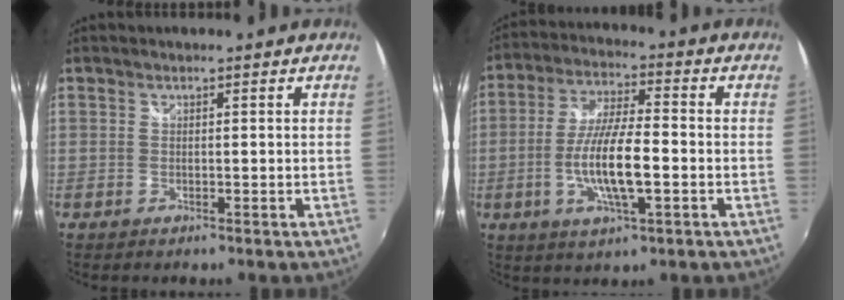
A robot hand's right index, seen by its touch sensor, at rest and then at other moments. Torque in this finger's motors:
{"motor_torque": [1.39, -0.75, 0.80, 0.21]}